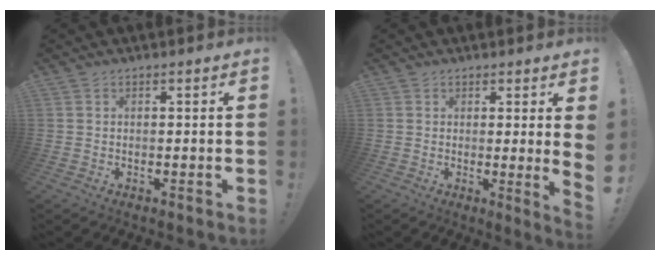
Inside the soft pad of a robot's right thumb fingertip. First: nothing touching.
{"total": 3.9, "force": [1.0, -0.8, 3.7], "torque": [-0.047, -0.022, 0.014]}